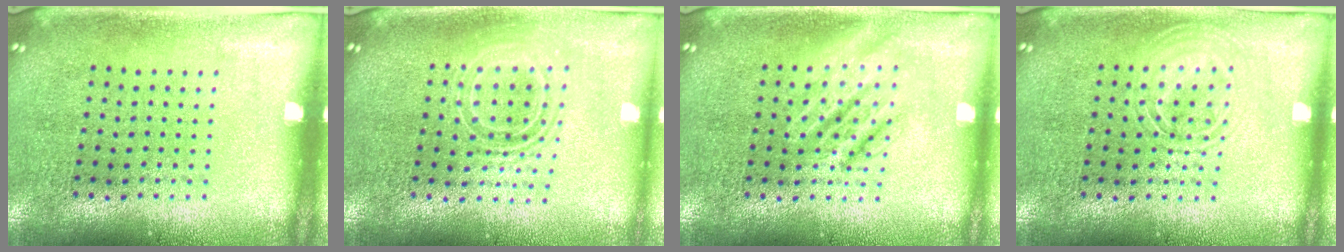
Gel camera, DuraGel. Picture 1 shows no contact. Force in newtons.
{"total": 1.7, "press": 1.2, "slide": 1.1}
{"total": 2.7, "press": 2.6, "slide": 0.4}
{"total": 2.1, "press": 2.1, "slide": 0.3}